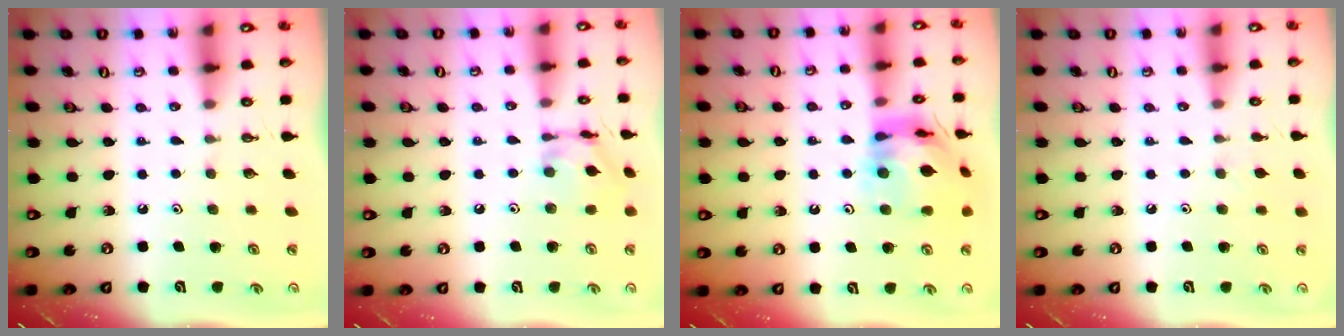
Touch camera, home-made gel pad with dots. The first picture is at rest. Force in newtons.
{"total": 11.8, "press": 11.8, "slide": 0.9}
{"total": 15.0, "press": 14.9, "slide": 1.7}
{"total": 2.9, "press": 2.8, "slide": 0.6}